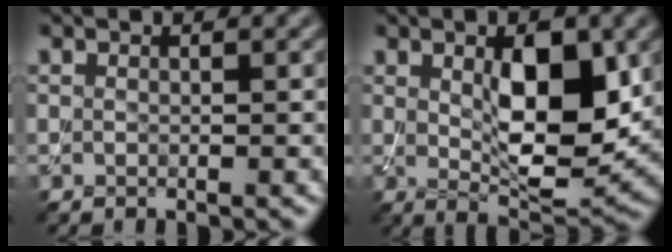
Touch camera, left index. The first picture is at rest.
{"total": 8.0, "force": [1.1, 3.5, 7.1], "torque": [-0.112, -0.009, 0.025]}